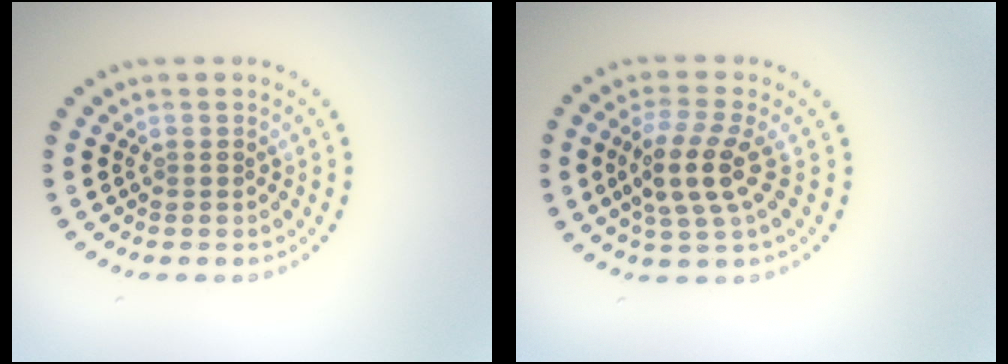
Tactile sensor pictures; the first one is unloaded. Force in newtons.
{"total": 3.9, "press": 3.5, "slide": 1.9}